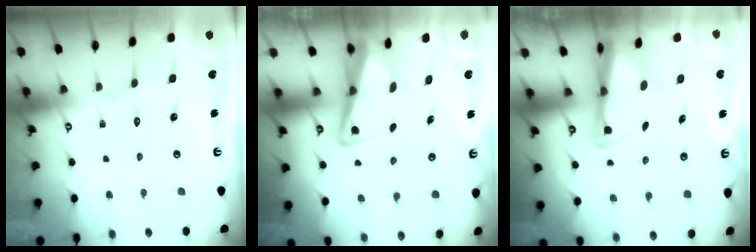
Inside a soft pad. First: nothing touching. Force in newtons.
{"total": 5.2, "press": 4.8, "slide": 2.0}
{"total": 3.3, "press": 3.3, "slide": 0.6}